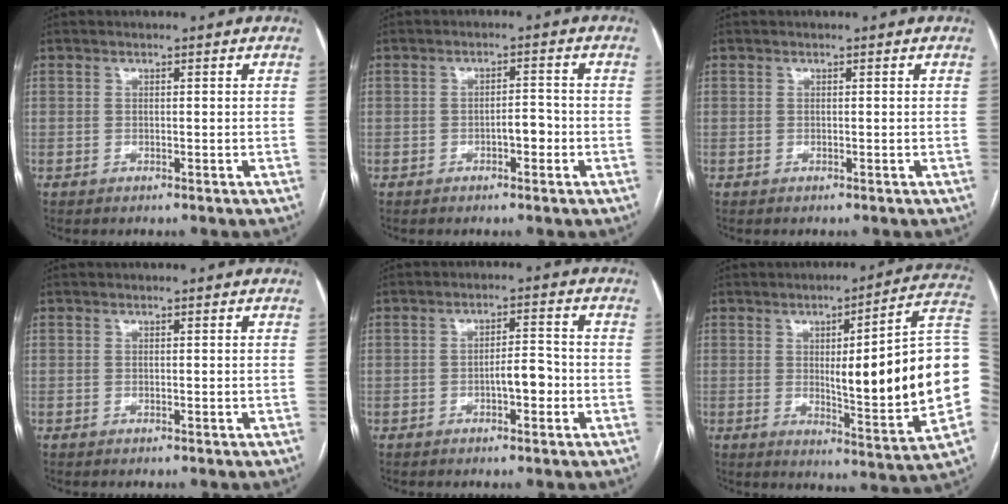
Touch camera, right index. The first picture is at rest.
{"total": 2.7, "force": [-1.1, 1.0, 2.2], "torque": [-0.030, 0.006, -0.018]}
{"total": 0.0}
{"total": 0.0}
{"total": 4.0, "force": [-1.4, 1.2, 3.6], "torque": [-0.054, 0.008, -0.021]}
{"total": 21.6, "force": [-0.1, 1.6, 21.5], "torque": [-0.220, 0.016, 0.002]}